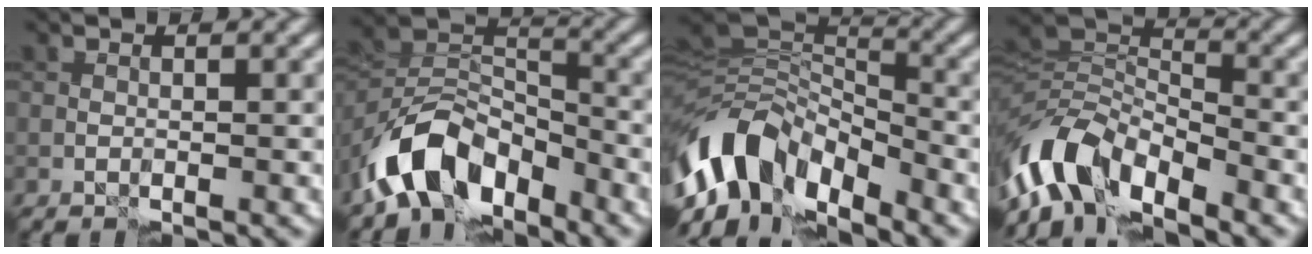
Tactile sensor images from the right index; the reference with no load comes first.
{"total": 9.0, "force": [-5.7, 5.1, 4.8], "torque": [-0.074, 0.002, -0.116]}
{"total": 10.0, "force": [-5.4, 5.7, 6.1], "torque": [-0.104, -0.004, -0.103]}
{"total": 7.8, "force": [-5.0, 3.9, 4.6], "torque": [-0.078, -0.003, -0.101]}